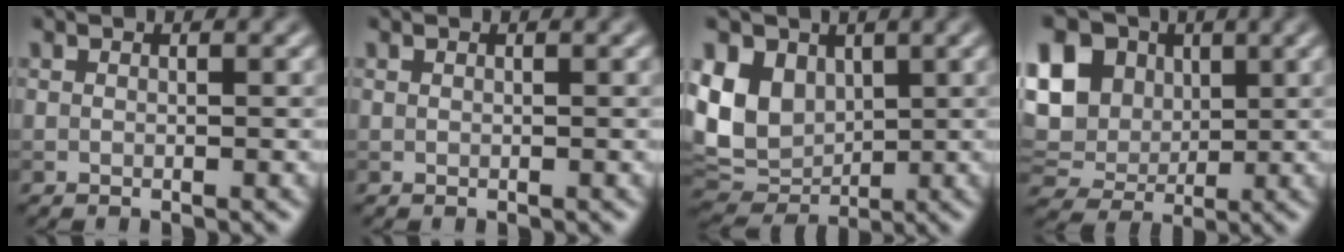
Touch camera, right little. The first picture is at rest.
{"total": 0.0}
{"total": 8.3, "force": [2.1, 6.2, 5.1], "torque": [-0.121, 0.001, 0.041]}
{"total": 10.9, "force": [3.1, 8.4, 6.2], "torque": [-0.130, 0.030, 0.041]}